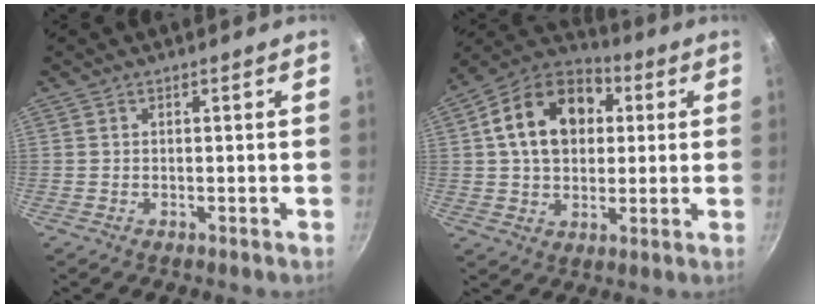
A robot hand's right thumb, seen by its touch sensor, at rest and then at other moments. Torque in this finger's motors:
{"motor_torque": [-0.56, 1.86, 1.04, -0.30, 0.37]}